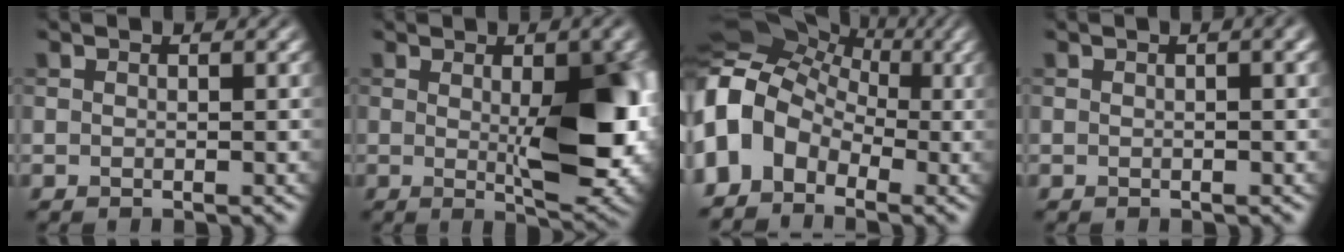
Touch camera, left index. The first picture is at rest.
{"total": 9.5, "force": [0.1, 3.4, 8.9], "torque": [-0.123, -0.016, 0.015]}
{"total": 11.1, "force": [-2.5, 8.5, 6.7], "torque": [-0.129, 0.009, -0.057]}
{"total": 1.4, "force": [0.2, 0.3, 1.4], "torque": [-0.018, 0.002, 0.002]}